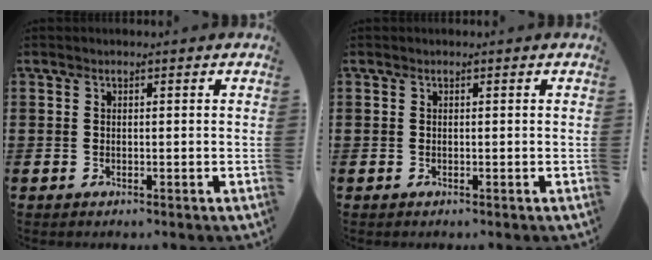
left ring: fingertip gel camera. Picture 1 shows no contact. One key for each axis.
{"total": 0.0}